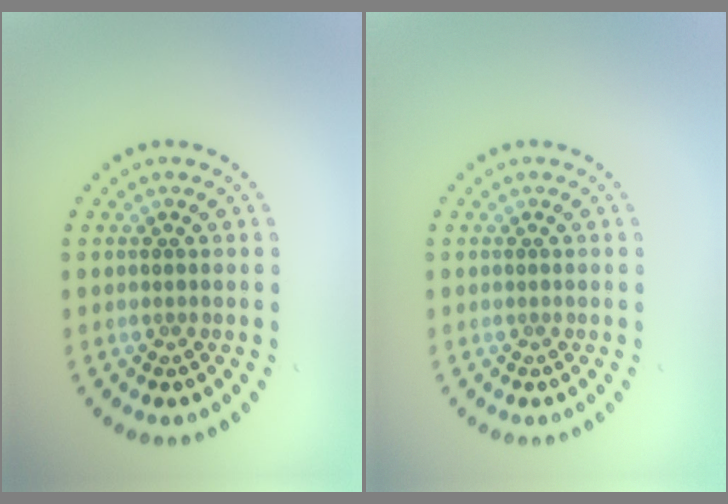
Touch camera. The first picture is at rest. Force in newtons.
{"total": 0.0}